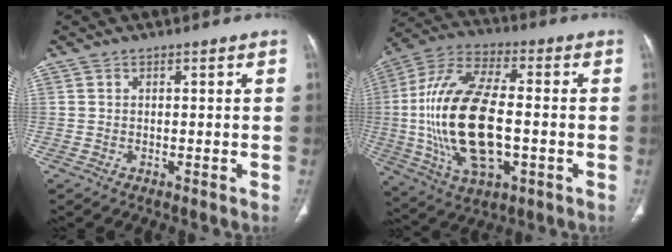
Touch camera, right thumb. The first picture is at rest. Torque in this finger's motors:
{"motor_torque": [2.13, 2.62, 2.72, -0.05, 0.93]}